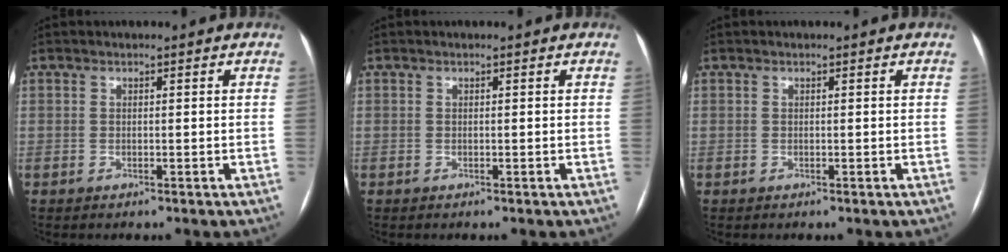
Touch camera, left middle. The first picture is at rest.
{"total": 0.0}
{"total": 0.0}